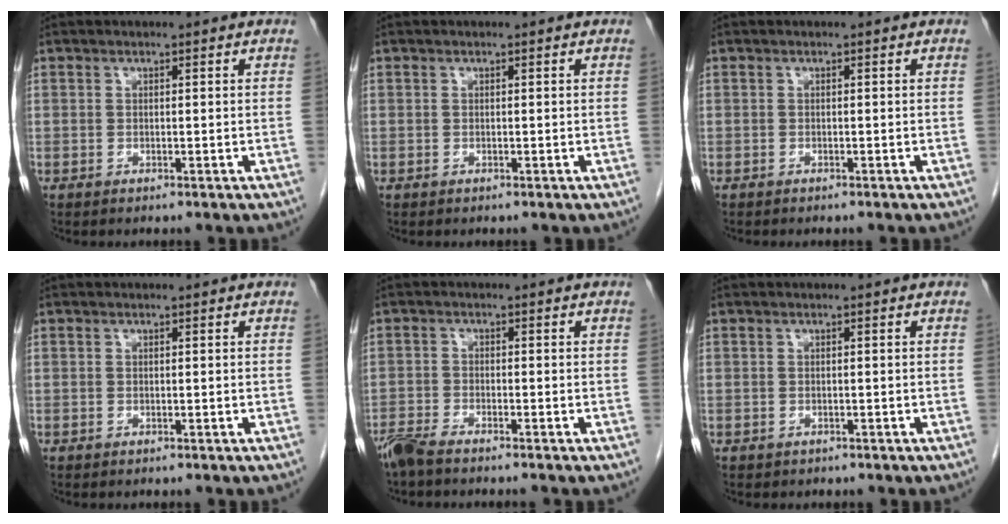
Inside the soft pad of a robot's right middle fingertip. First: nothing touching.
{"total": 0.0}
{"total": 1.0, "force": [-0.9, 0.2, 0.5], "torque": [-0.012, -0.003, -0.010]}
{"total": 0.0}
{"total": 4.2, "force": [-3.7, 0.2, 1.9], "torque": [-0.031, -0.011, -0.068]}
{"total": 0.8, "force": [-0.6, 0.6, 0.2], "torque": [-0.017, 0.001, -0.003]}